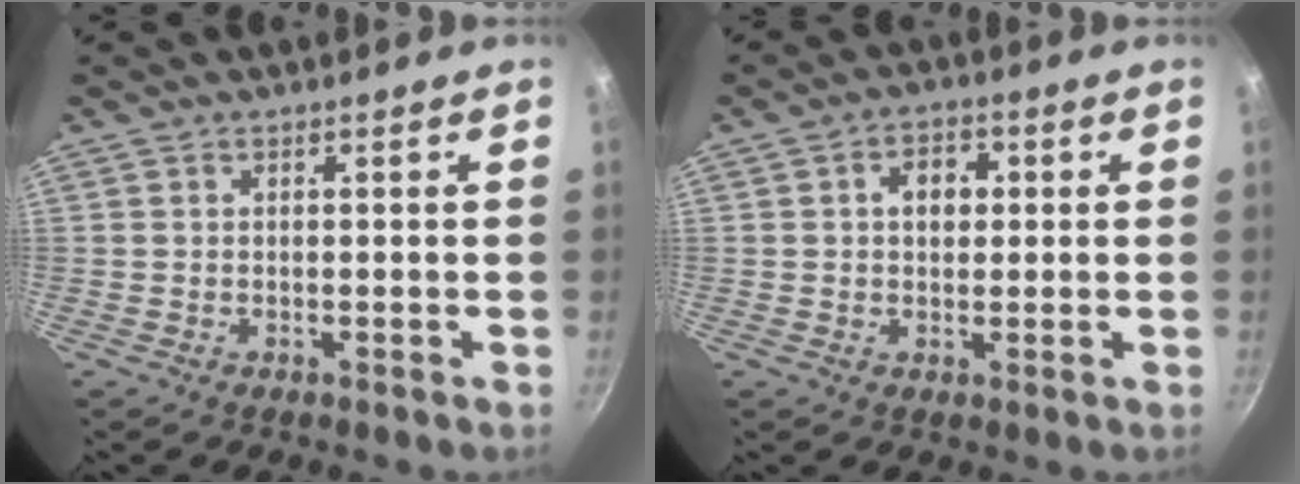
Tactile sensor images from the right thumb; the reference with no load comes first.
{"total": 5.2, "force": [0.9, 3.8, 3.4], "torque": [-0.027, 0.009, 0.009]}